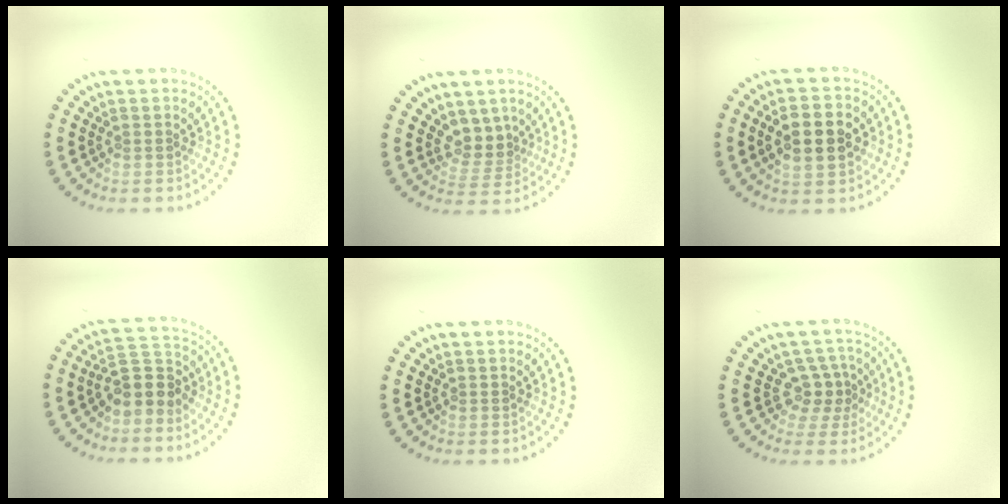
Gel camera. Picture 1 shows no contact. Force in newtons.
{"total": 2.7, "press": 1.9, "slide": 1.9}
{"total": 5.1, "press": 5.1, "slide": 0.3}
{"total": 3.4, "press": 3.0, "slide": 1.6}
{"total": 0.0}
{"total": 2.4, "press": 1.9, "slide": 1.5}